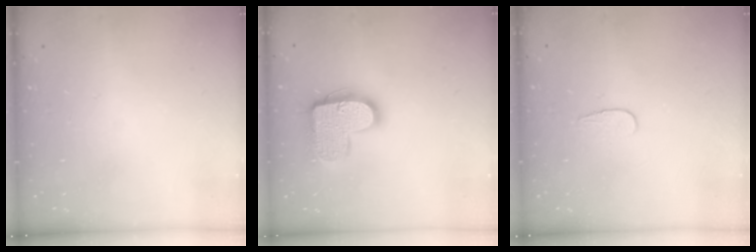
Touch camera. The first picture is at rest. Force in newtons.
{"total": 14.4, "press": 14.4, "slide": 0.7}
{"total": 3.7, "press": 3.7, "slide": 0.3}